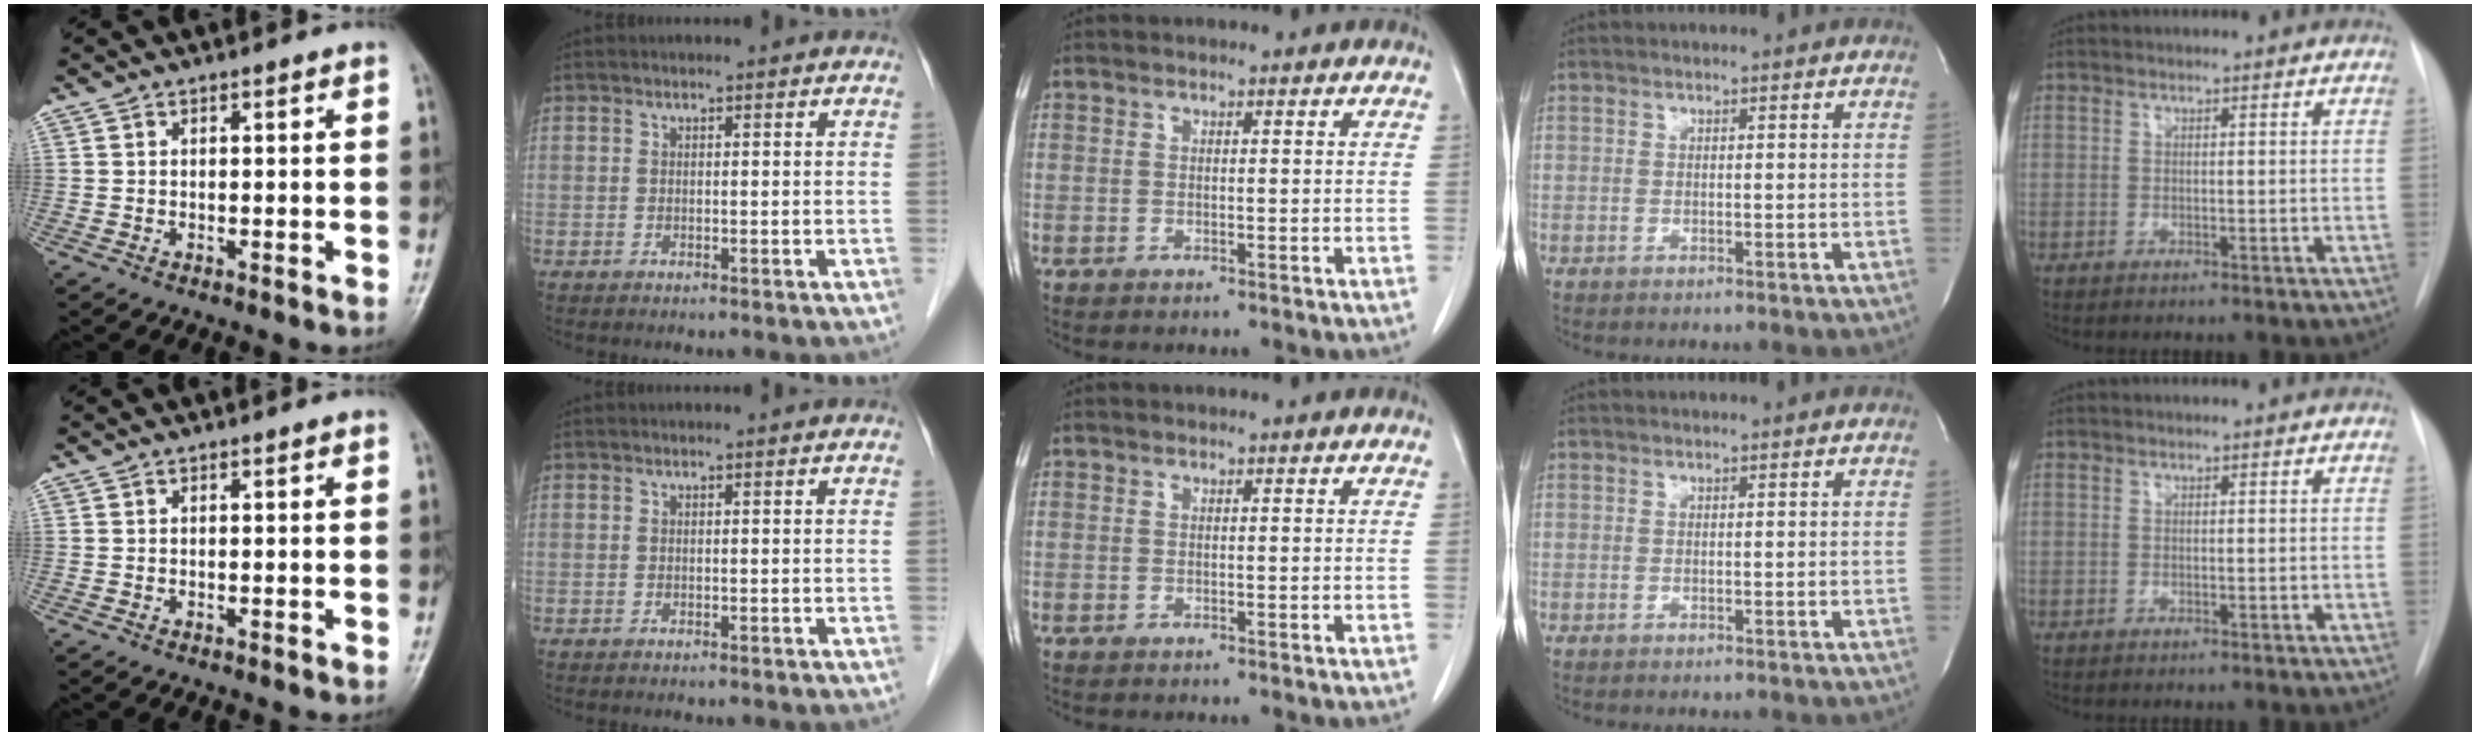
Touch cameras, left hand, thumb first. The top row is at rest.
{}